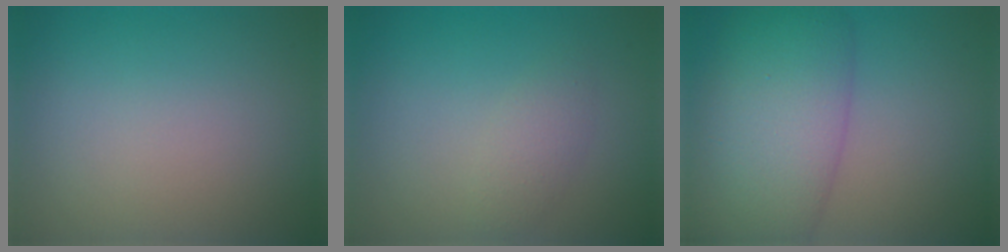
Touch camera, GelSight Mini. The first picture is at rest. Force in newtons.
{"total": 1.7, "press": 1.7, "slide": 0.1}
{"total": 9.1, "press": 9.1, "slide": 0.2}